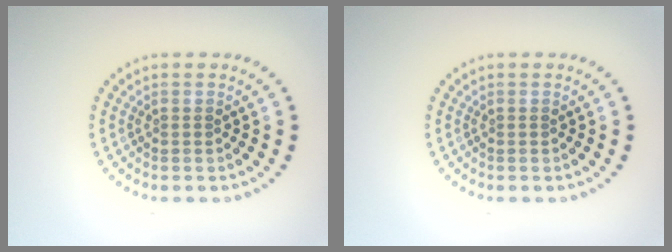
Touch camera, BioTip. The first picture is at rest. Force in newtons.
{"total": 0.0}